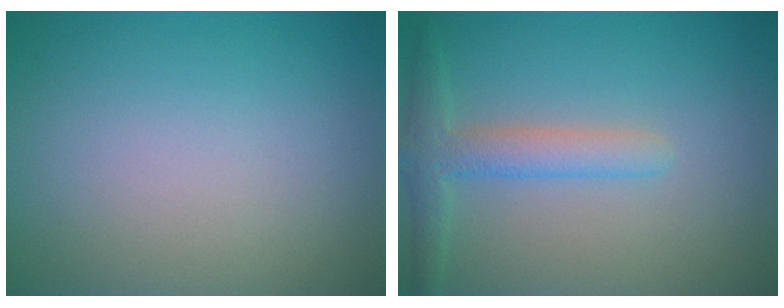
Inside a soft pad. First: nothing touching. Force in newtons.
{"total": 3.1, "press": 3.1, "slide": 0.1}